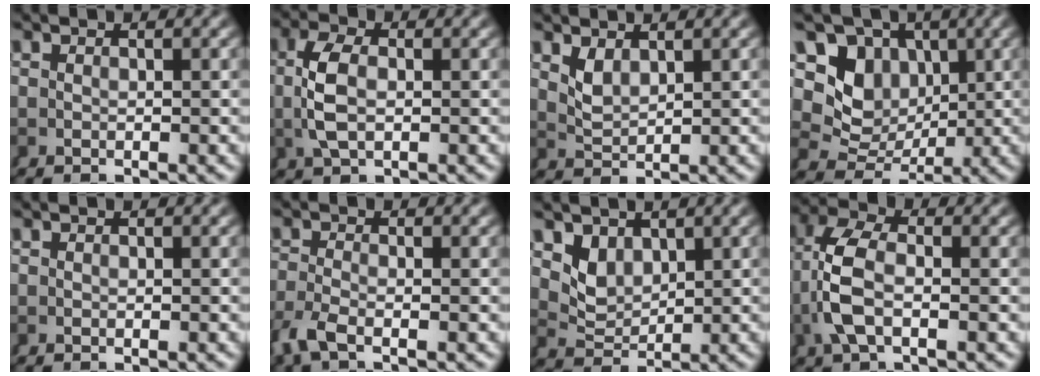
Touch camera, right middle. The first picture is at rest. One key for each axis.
{"total": 3.2, "fx": 0.1, "fy": 1.3, "fz": 2.9, "tx": -0.069, "ty": 0.003, "tz": 0.006}
{"total": 1.5, "fx": 1.1, "fy": 0.4, "fz": 1.0, "tx": -0.021, "ty": -0.001, "tz": 0.028}
{"total": 12.2, "fx": 2.1, "fy": 10.2, "fz": 6.3, "tx": -0.117, "ty": -0.025, "tz": 0.038}
{"total": 0.0}
{"total": 2.2, "fx": -1.6, "fy": 0.3, "fz": 1.5, "tx": -0.035, "ty": -0.002, "tz": -0.029}
{"total": 3.3, "fx": 1.5, "fy": 2.3, "fz": 1.8, "tx": -0.034, "ty": -0.008, "tz": 0.034}
{"total": 5.1, "fx": 0.0, "fy": 2.6, "fz": 4.3, "tx": -0.113, "ty": -0.010, "tz": 0.005}